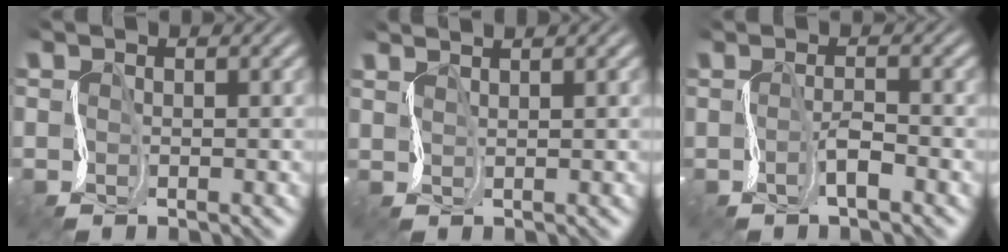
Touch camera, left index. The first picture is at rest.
{"total": 2.7, "force": [2.2, 0.6, 1.3], "torque": [-0.010, 0.020, 0.031]}
{"total": 1.1, "force": [-0.2, -0.1, 1.0], "torque": [-0.023, 0.004, -0.008]}